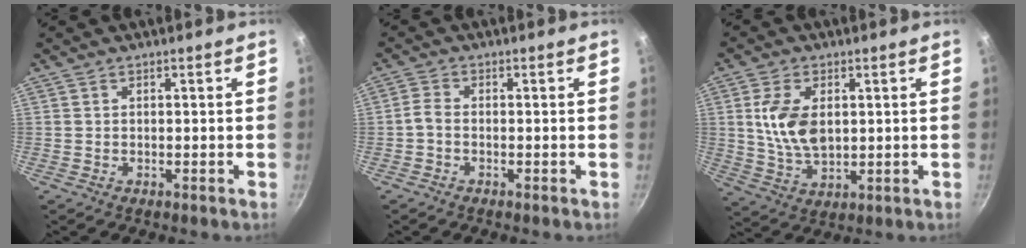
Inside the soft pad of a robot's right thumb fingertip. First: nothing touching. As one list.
[{"total": 2.1, "force": [-1.0, 1.1, 1.4], "torque": [-0.041, 0.012, -0.028]}, {"total": 10.0, "force": [1.6, 5.9, 7.8], "torque": [-0.144, -0.014, 0.036]}]